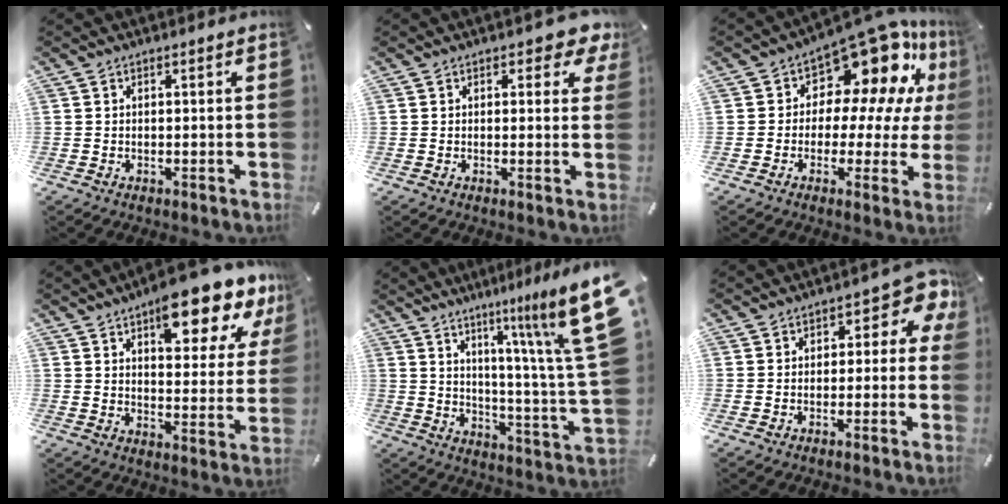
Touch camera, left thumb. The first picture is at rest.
{"total": 4.1, "force": [2.3, 2.3, 2.6], "torque": [-0.026, -0.005, 0.033]}
{"total": 14.3, "force": [9.5, 7.4, 7.7], "torque": [-0.125, -0.085, 0.163]}
{"total": 15.4, "force": [10.9, 5.7, 9.2], "torque": [-0.111, -0.073, 0.179]}
{"total": 16.4, "force": [9.3, 1.0, 13.5], "torque": [-0.199, -0.084, 0.137]}
{"total": 6.4, "force": [1.6, 3.9, 4.8], "torque": [-0.056, -0.013, 0.022]}